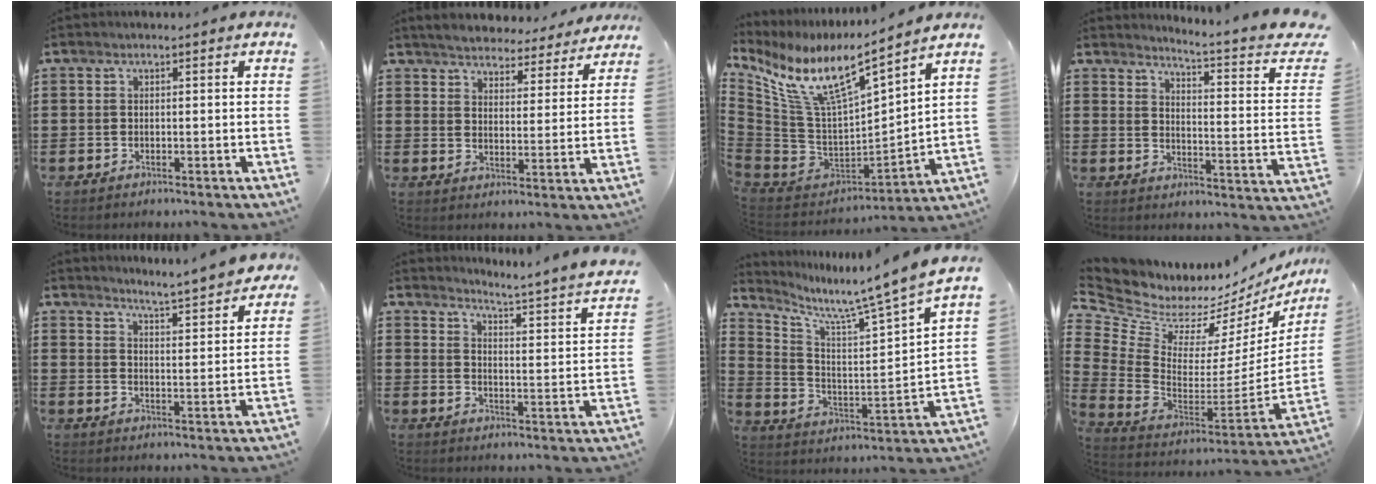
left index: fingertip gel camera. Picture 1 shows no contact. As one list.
[{"total": 4.8, "force": [4.8, 0.3, 0.2], "torque": [-0.030, -0.032, 0.083]}, {"total": 12.0, "force": [7.6, 2.5, 9.0], "torque": [-0.204, -0.057, 0.128]}, {"total": 3.8, "force": [2.8, -0.8, 2.4], "torque": [-0.048, -0.041, 0.033]}, {"total": 4.4, "force": [4.2, -1.1, 0.7], "torque": [-0.033, -0.030, 0.070]}, {"total": 3.2, "force": [2.7, -1.2, 1.1], "torque": [-0.041, -0.041, 0.033]}, {"total": 7.4, "force": [6.6, -0.8, 3.3], "torque": [-0.089, -0.066, 0.097]}, {"total": 5.9, "force": [4.7, 3.2, 1.5], "torque": [-0.082, -0.063, 0.074]}]